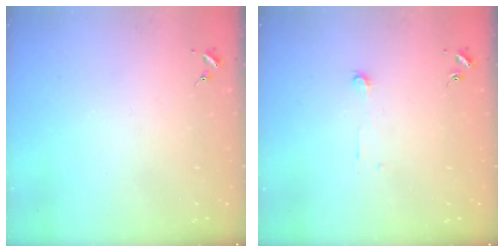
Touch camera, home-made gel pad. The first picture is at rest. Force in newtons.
{"total": 3.8, "press": 3.8, "slide": 0.3}